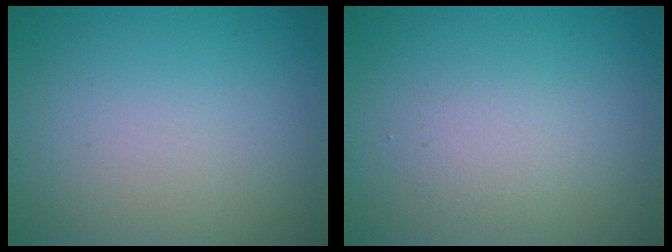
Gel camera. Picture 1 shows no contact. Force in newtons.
{"total": 1.7, "press": 1.7, "slide": 0.2}